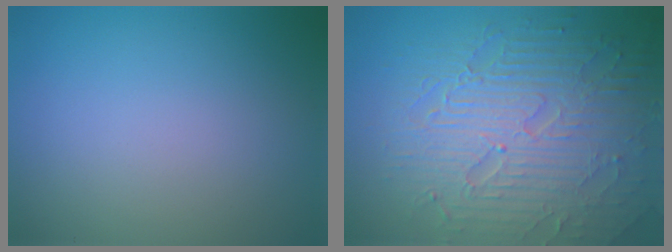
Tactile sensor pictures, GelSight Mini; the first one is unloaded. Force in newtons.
{"total": 8.7, "press": 6.2, "slide": 6.1}